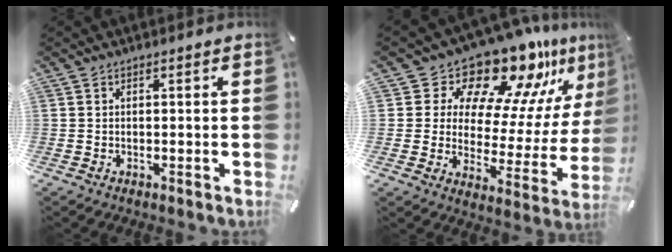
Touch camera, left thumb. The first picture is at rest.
{"total": 15.6, "force": [13.5, 6.3, 4.5], "torque": [-0.069, -0.142, 0.222]}